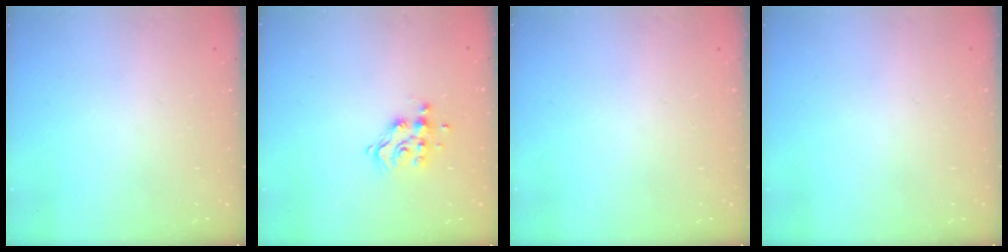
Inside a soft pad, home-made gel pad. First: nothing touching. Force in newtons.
{"total": 11.8, "press": 11.7, "slide": 1.0}
{"total": 0.0}
{"total": 0.0}